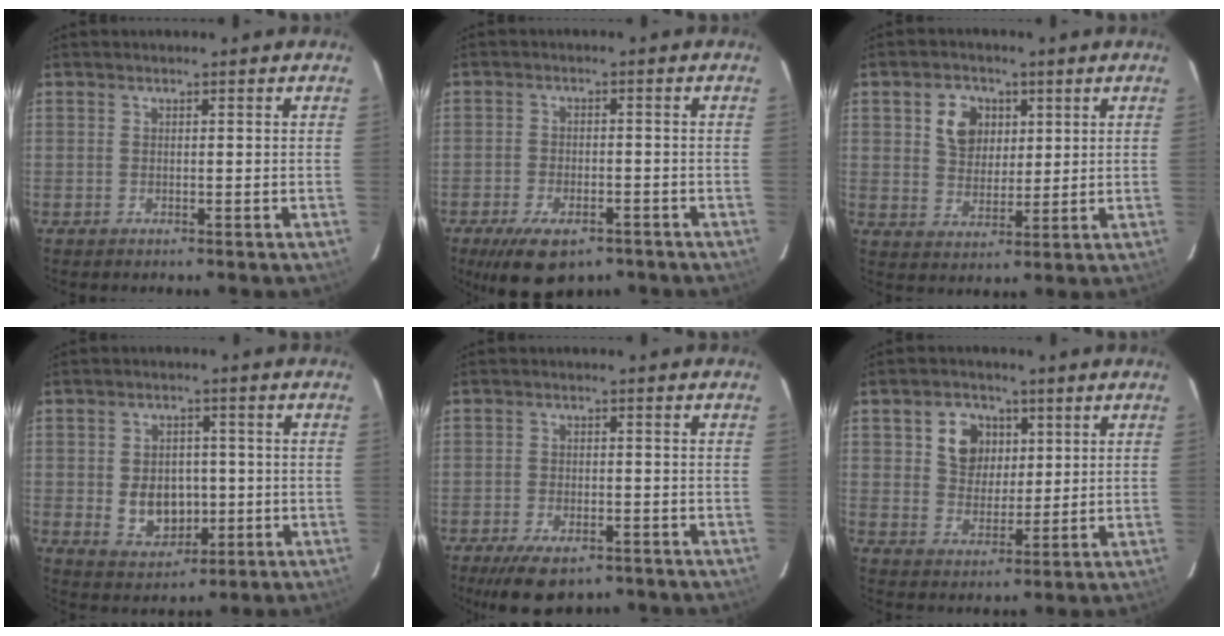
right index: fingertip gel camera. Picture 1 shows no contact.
{"total": 10.7, "force": [-7.2, 4.9, 6.2], "torque": [-0.133, -0.018, -0.110]}
{"total": 7.3, "force": [2.6, 5.8, 3.6], "torque": [-0.064, 0.017, 0.052]}
{"total": 8.1, "force": [-1.0, 6.4, 4.9], "torque": [-0.101, 0.002, 0.002]}
{"total": 9.4, "force": [-6.8, 4.1, 5.1], "torque": [-0.115, -0.014, -0.106]}
{"total": 7.9, "force": [2.8, 6.5, 3.4], "torque": [-0.068, 0.020, 0.055]}